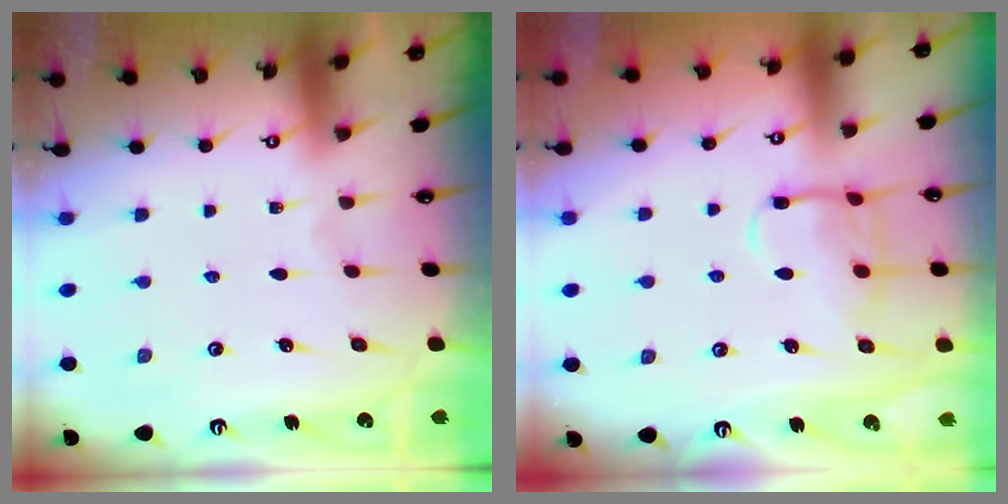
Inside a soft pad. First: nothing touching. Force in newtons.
{"total": 11.3, "press": 11.3, "slide": 0.9}